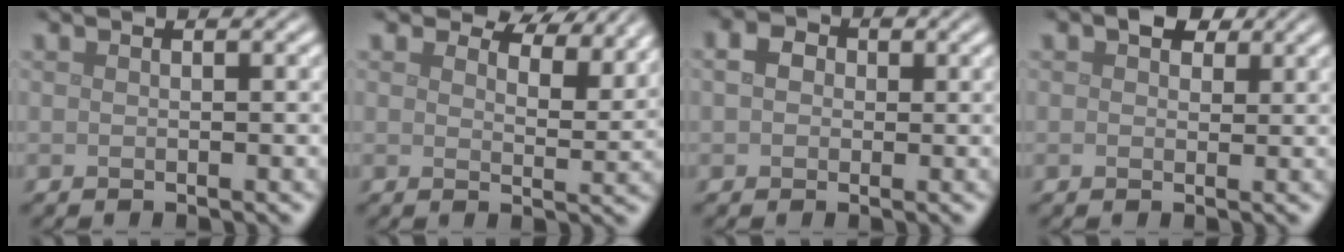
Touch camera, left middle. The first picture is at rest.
{"total": 6.6, "force": [5.5, 2.4, 2.9], "torque": [-0.047, 0.006, 0.065]}
{"total": 2.6, "force": [0.3, 2.2, 1.3], "torque": [-0.026, 0.005, -0.009]}
{"total": 2.5, "force": [1.0, 1.8, 1.4], "torque": [-0.023, 0.001, 0.011]}